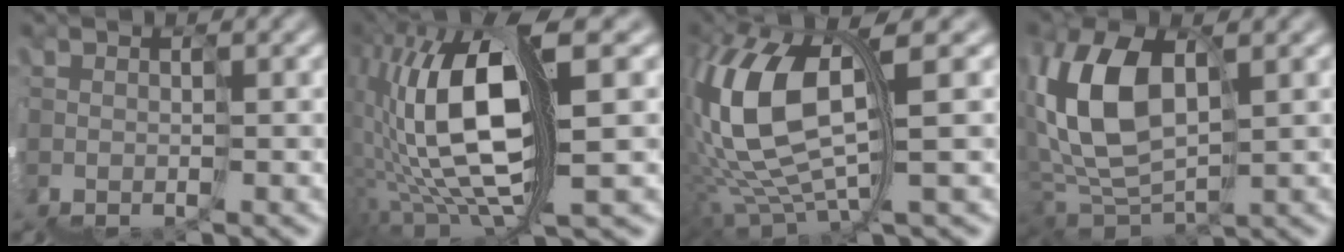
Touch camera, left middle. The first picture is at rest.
{"total": 10.0, "force": [2.5, 2.5, 9.4], "torque": [-0.198, 0.050, 0.038]}
{"total": 7.5, "force": [3.8, 2.3, 6.1], "torque": [-0.150, 0.028, 0.063]}
{"total": 5.9, "force": [3.7, 3.0, 3.4], "torque": [-0.087, 0.042, 0.054]}